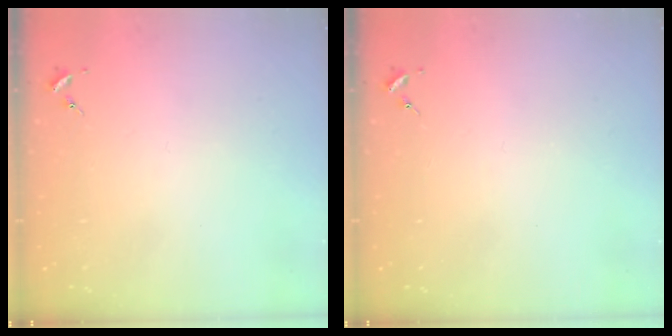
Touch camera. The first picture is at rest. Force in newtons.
{"total": 0.0}